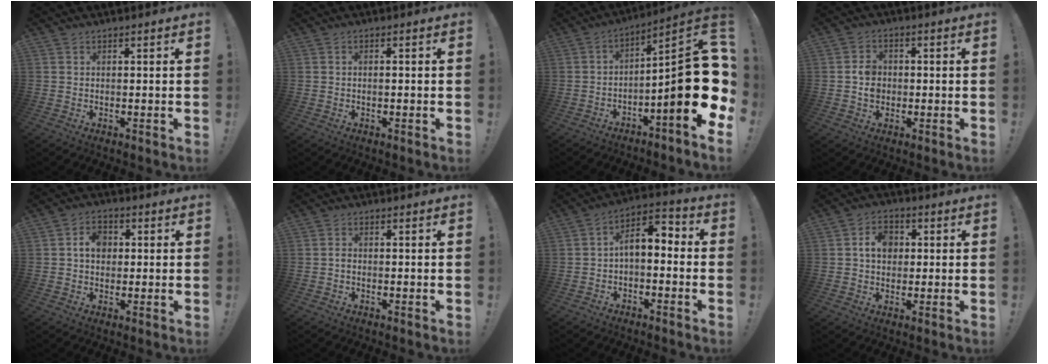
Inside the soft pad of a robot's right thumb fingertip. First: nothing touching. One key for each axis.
{"total": 0.6, "fx": -0.1, "fy": 0.2, "fz": 0.5, "tx": -0.011, "ty": 0.001, "tz": -0.001}
{"total": 19.5, "fx": -3.6, "fy": 3.3, "fz": 18.9, "tx": -0.273, "ty": 0.014, "tz": -0.056}
{"total": 5.0, "fx": -0.7, "fy": 4.2, "fz": 2.5, "tx": -0.029, "ty": 0.007, "tz": -0.014}
{"total": 6.3, "fx": 1.0, "fy": 4.8, "fz": 3.9, "tx": -0.062, "ty": 0.007, "tz": 0.017}
{"total": 1.0, "fx": -0.7, "fy": 0.4, "fz": 0.6, "tx": -0.015, "ty": 0.004, "tz": -0.013}
{"total": 6.5, "fx": -0.6, "fy": 3.8, "fz": 5.3, "tx": -0.087, "ty": 0.010, "tz": -0.005}
{"total": 7.2, "fx": 1.3, "fy": 5.6, "fz": 4.3, "tx": -0.063, "ty": 0.006, "tz": 0.022}